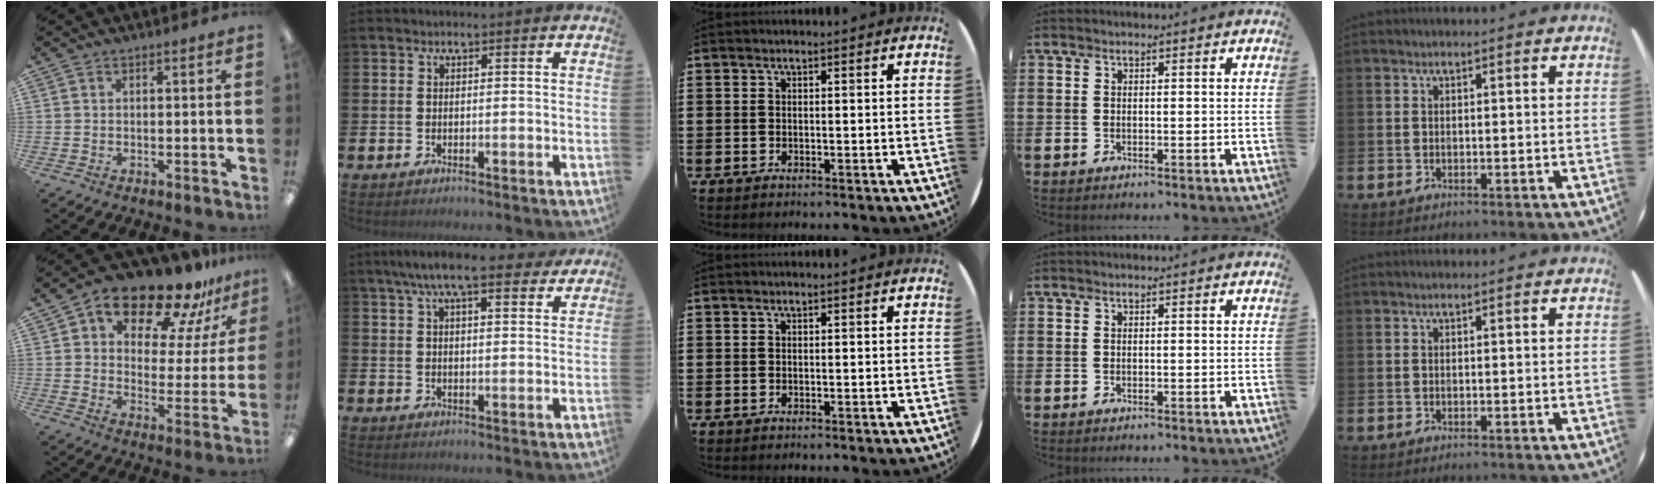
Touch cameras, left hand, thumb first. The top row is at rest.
{"thumb": {"total": 17.5, "force": [13.6, 7.2, 8.3], "torque": [-0.134, -0.094, 0.230]}, "index": {"total": 8.4, "force": [7.0, 1.8, 4.2], "torque": [-0.094, -0.016, 0.126]}}